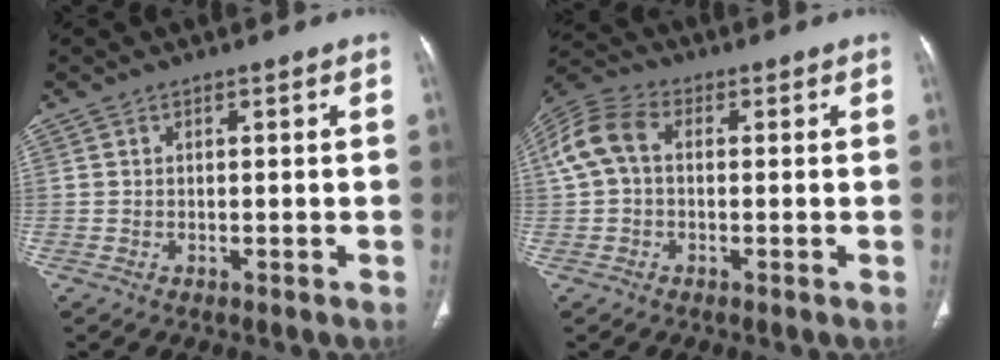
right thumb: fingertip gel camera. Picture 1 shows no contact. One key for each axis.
{"total": 8.6, "fx": 0.8, "fy": 5.9, "fz": 6.2, "tx": -0.134, "ty": 0.030, "tz": 0.007}